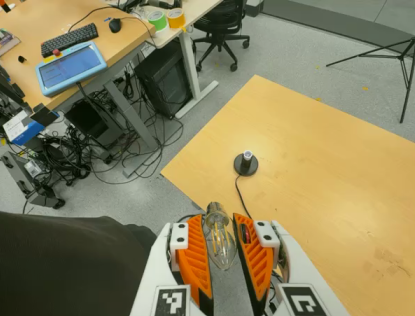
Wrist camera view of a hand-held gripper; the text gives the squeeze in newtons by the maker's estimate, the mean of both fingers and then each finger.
{"total": 14.6, "left": 15.8, "right": 13.4}